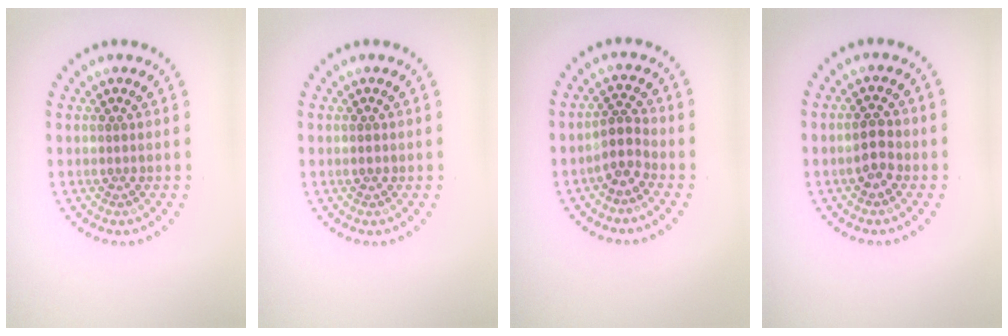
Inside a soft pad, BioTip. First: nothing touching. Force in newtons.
{"total": 0.7, "press": 0.7, "slide": 0.2}
{"total": 2.5, "press": 1.9, "slide": 1.6}
{"total": 2.2, "press": 2.2, "slide": 0.3}